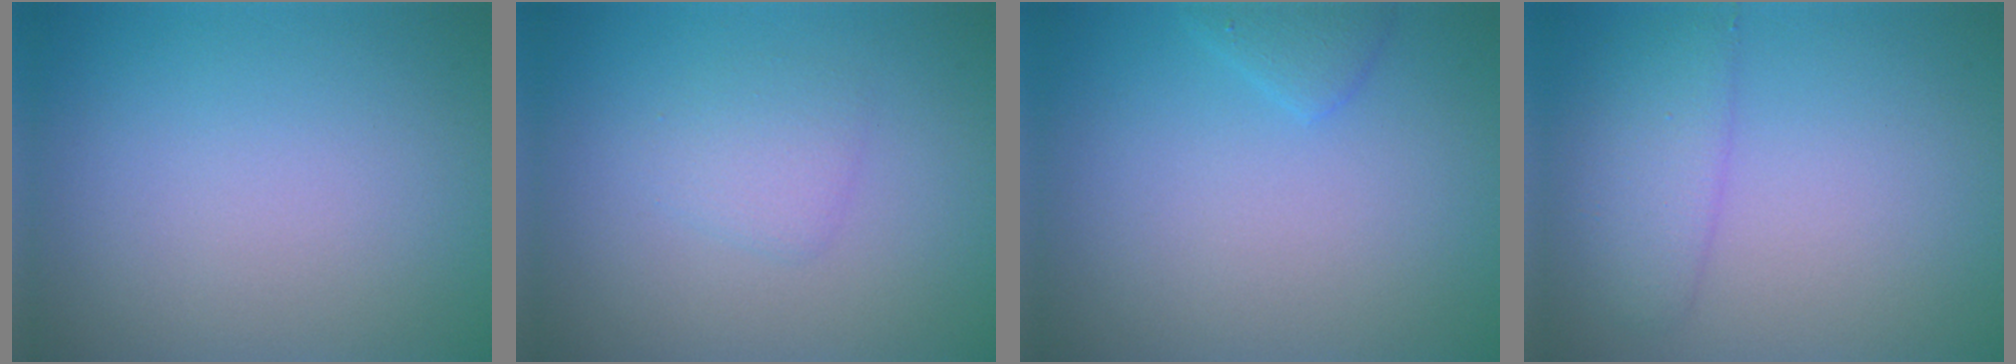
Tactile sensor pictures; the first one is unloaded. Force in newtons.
{"total": 1.6, "press": 1.6, "slide": 0.0}
{"total": 1.2, "press": 1.2, "slide": 0.2}
{"total": 2.9, "press": 2.9, "slide": 0.1}